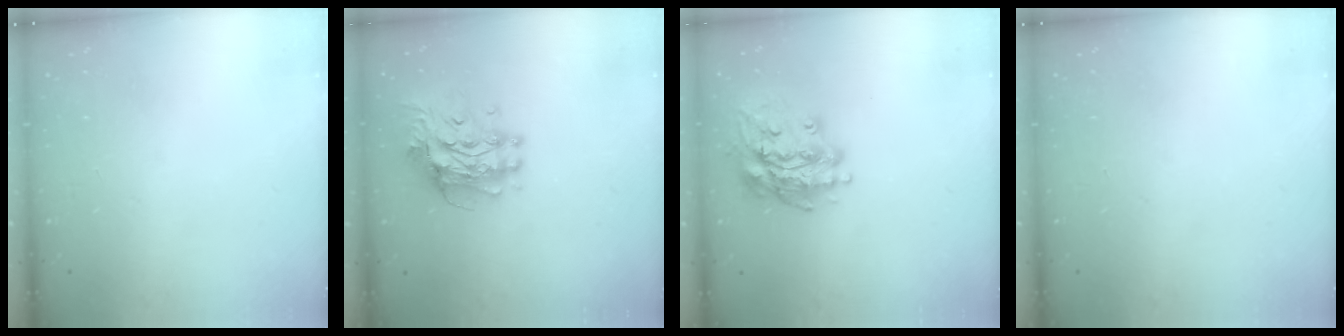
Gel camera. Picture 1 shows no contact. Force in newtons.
{"total": 12.2, "press": 12.2, "slide": 1.0}
{"total": 16.0, "press": 16.0, "slide": 1.4}
{"total": 0.0}